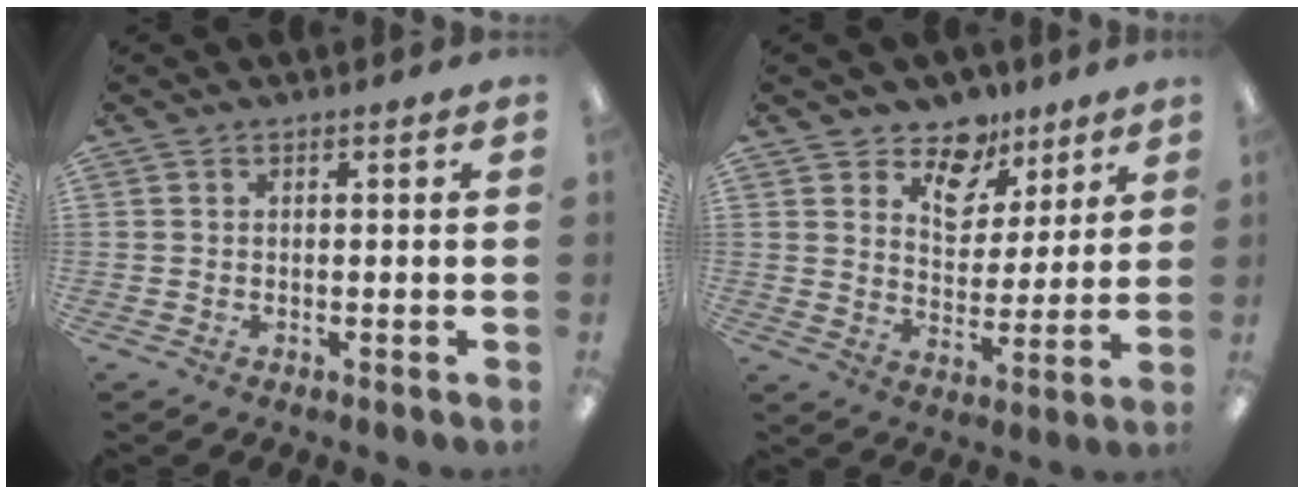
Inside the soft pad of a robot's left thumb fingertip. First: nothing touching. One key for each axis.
{"total": 11.1, "fx": 8.1, "fy": 6.9, "fz": 3.2, "tx": -0.055, "ty": -0.050, "tz": 0.151}